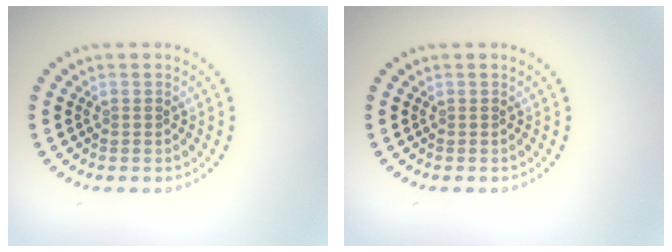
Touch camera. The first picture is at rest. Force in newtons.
{"total": 0.0}